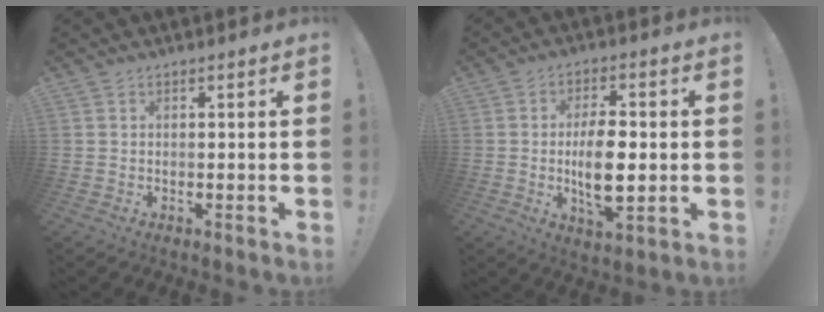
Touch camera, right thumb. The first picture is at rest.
{"total": 11.2, "force": [-0.9, 4.8, 10.1], "torque": [-0.185, -0.004, -0.021]}